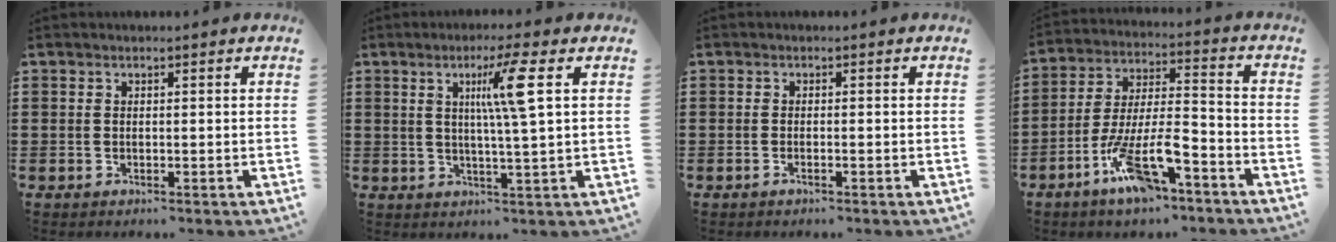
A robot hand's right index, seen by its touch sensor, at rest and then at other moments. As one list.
[{"total": 7.5, "force": [2.3, -0.5, 7.2], "torque": [-0.138, -0.006, 0.027]}, {"total": 0.7, "force": [-0.5, 0.0, 0.5], "torque": [-0.009, -0.003, -0.009]}, {"total": 12.0, "force": [-7.5, 3.5, 8.7], "torque": [-0.174, 0.007, -0.143]}]